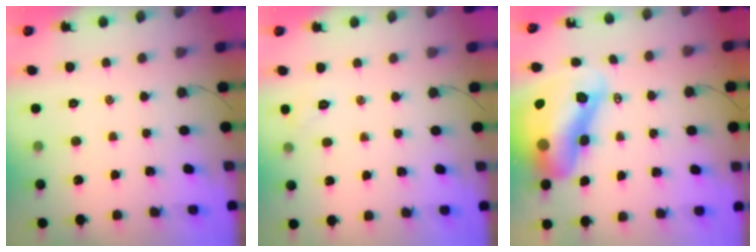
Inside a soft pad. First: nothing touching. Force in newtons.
{"total": 4.0, "press": 3.9, "slide": 1.2}
{"total": 19.3, "press": 18.4, "slide": 5.6}